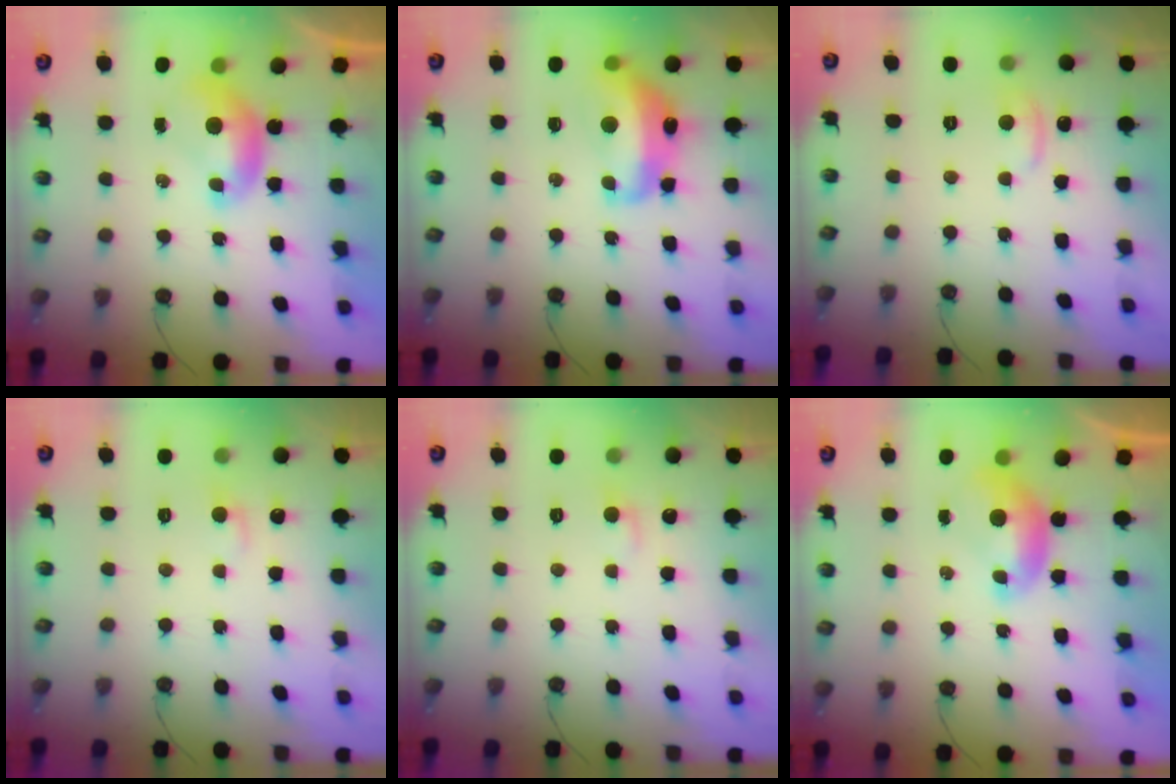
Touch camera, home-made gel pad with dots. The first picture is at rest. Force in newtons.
{"total": 7.9, "press": 7.8, "slide": 1.2}
{"total": 1.5, "press": 1.2, "slide": 0.9}
{"total": 1.3, "press": 1.2, "slide": 0.5}
{"total": 1.3, "press": 1.2, "slide": 0.5}
{"total": 0.0}